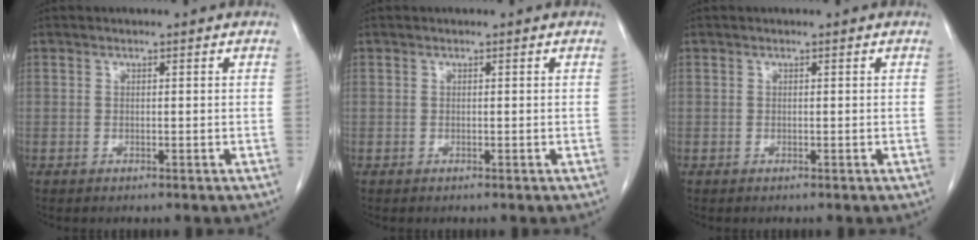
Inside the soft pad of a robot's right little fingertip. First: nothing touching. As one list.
[{"total": 0.0}, {"total": 0.0}]